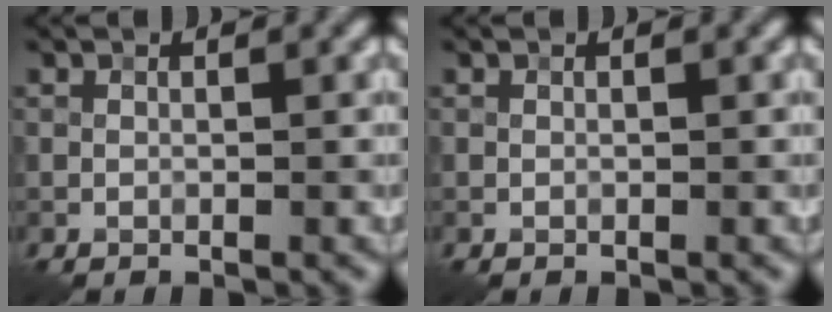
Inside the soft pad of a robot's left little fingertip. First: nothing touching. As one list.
[{"total": 0.0}]